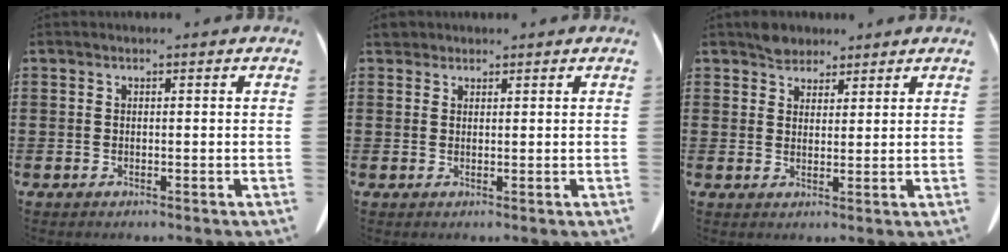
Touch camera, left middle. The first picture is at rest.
{"total": 1.7, "force": [1.6, 0.7, 0.3], "torque": [-0.013, 0.003, 0.032]}
{"total": 3.1, "force": [2.7, 1.4, 0.3], "torque": [-0.006, 0.001, 0.053]}